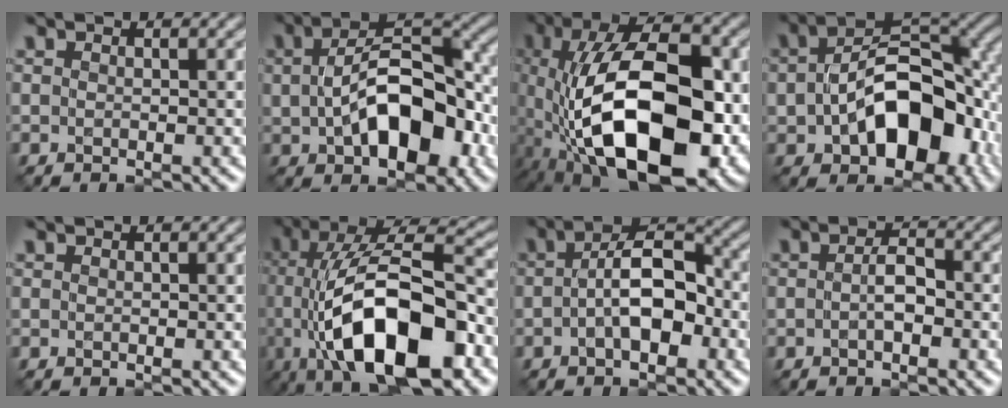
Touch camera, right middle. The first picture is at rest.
{"total": 10.5, "force": [-1.0, 6.0, 8.6], "torque": [-0.140, 0.005, -0.014]}
{"total": 17.2, "force": [-3.0, 9.0, 14.3], "torque": [-0.256, -0.013, -0.048]}
{"total": 13.2, "force": [-2.0, 8.3, 10.1], "torque": [-0.154, -0.007, -0.032]}
{"total": 0.0}
{"total": 14.1, "force": [-4.2, 5.5, 12.3], "torque": [-0.198, 0.004, -0.078]}
{"total": 6.4, "force": [-1.2, 3.2, 5.4], "torque": [-0.093, 0.008, -0.028]}
{"total": 2.2, "force": [-0.6, 1.0, 1.8], "torque": [-0.041, 0.001, -0.015]}